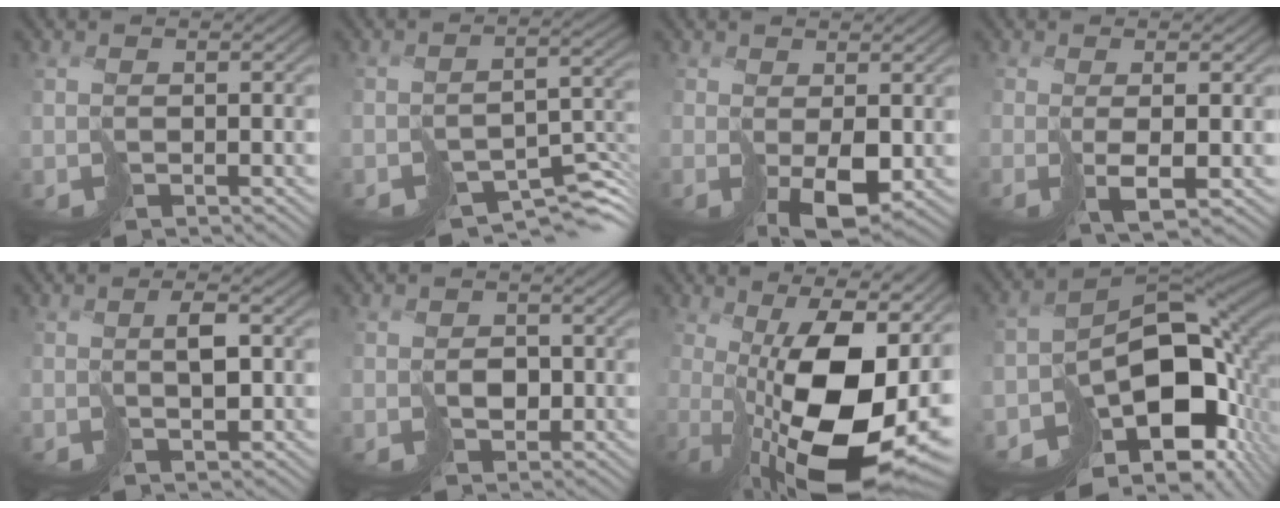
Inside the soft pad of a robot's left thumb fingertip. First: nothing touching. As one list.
[{"total": 6.7, "force": [-5.2, 2.5, 3.5], "torque": [-0.038, -0.019, -0.066]}, {"total": 4.3, "force": [0.0, 2.5, 3.6], "torque": [-0.069, -0.017, 0.015]}, {"total": 1.9, "force": [0.5, -0.6, 1.7], "torque": [-0.025, 0.007, 0.013]}, {"total": 1.8, "force": [0.7, 0.3, 1.7], "torque": [-0.026, 0.009, 0.017]}, {"total": 1.7, "force": [-0.3, 1.6, 0.3], "torque": [0.008, 0.004, 0.000]}, {"total": 15.9, "force": [0.2, 5.8, 14.8], "torque": [-0.206, -0.014, 0.017]}, {"total": 14.0, "force": [-6.4, 8.5, 9.1], "torque": [-0.122, -0.041, -0.081]}]